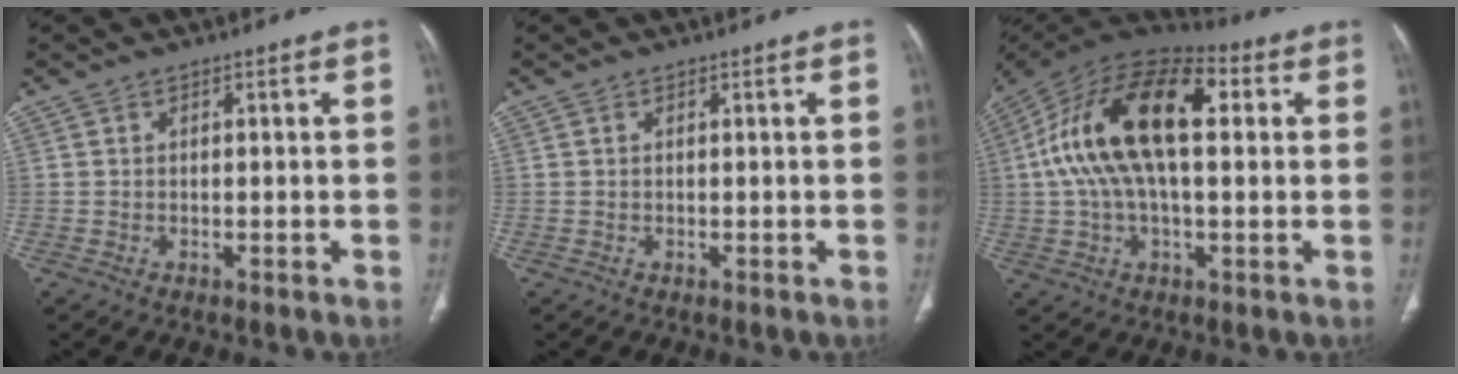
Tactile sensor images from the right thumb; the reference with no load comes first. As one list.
[{"total": 0.0}, {"total": 21.5, "force": [3.8, 10.6, 18.3], "torque": [-0.330, 0.038, 0.053]}]